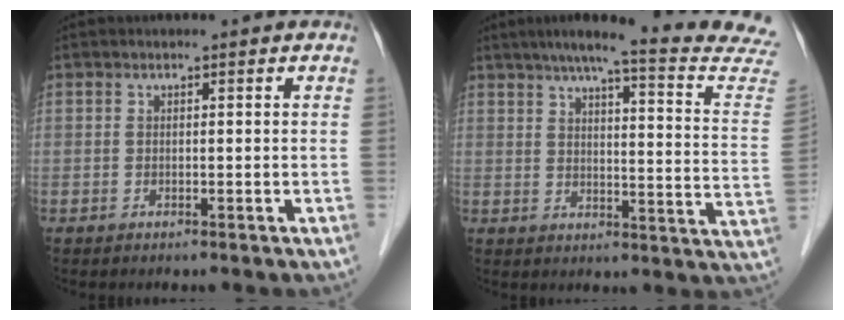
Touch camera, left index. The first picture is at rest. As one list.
[{"total": 21.9, "force": [19.3, -0.2, 10.3], "torque": [-0.137, -0.056, 0.229]}]